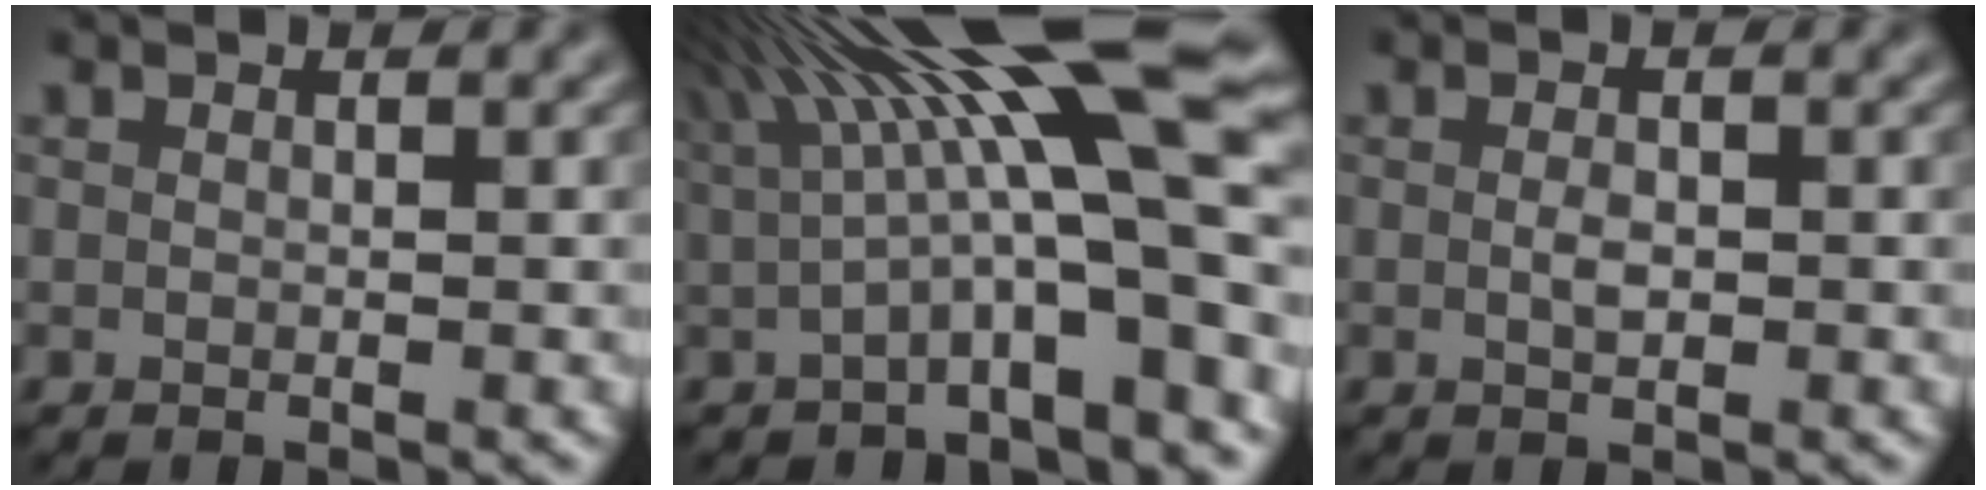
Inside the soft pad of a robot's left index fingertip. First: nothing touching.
{"total": 14.4, "force": [3.6, 3.1, 13.6], "torque": [-0.200, 0.021, 0.064]}
{"total": 1.2, "force": [-0.3, 0.6, 1.0], "torque": [-0.028, -0.004, -0.005]}